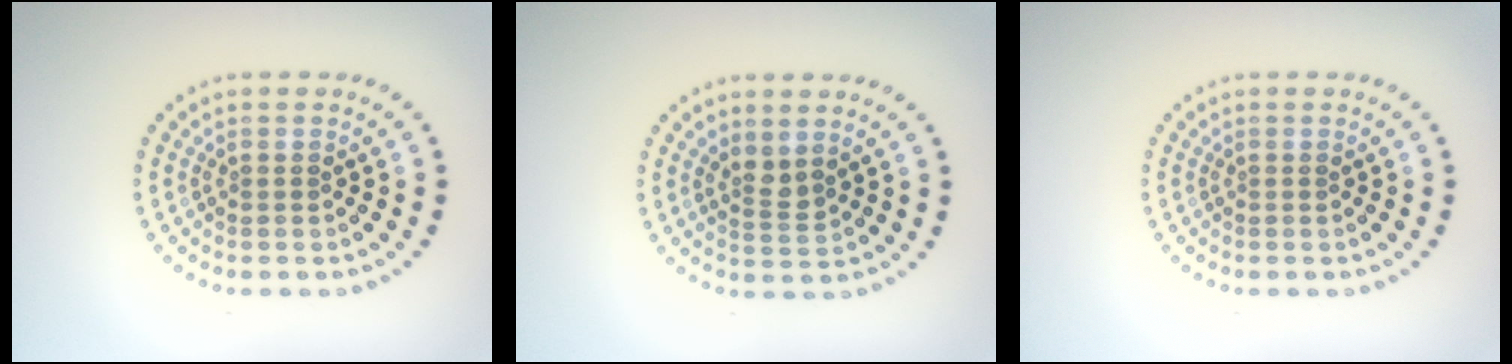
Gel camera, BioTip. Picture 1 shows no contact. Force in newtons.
{"total": 1.7, "press": 1.3, "slide": 1.1}
{"total": 0.0}